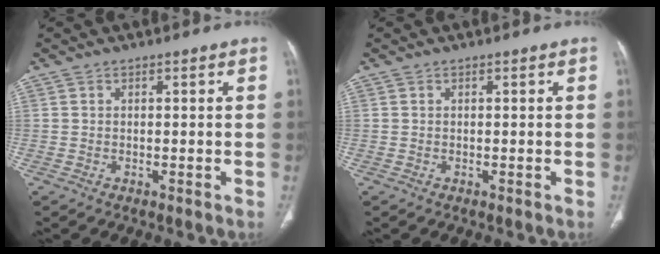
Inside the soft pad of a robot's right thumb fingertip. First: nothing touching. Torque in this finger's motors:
{"motor_torque": [0.04, 0.04, 0.00, 0.00, 0.02]}